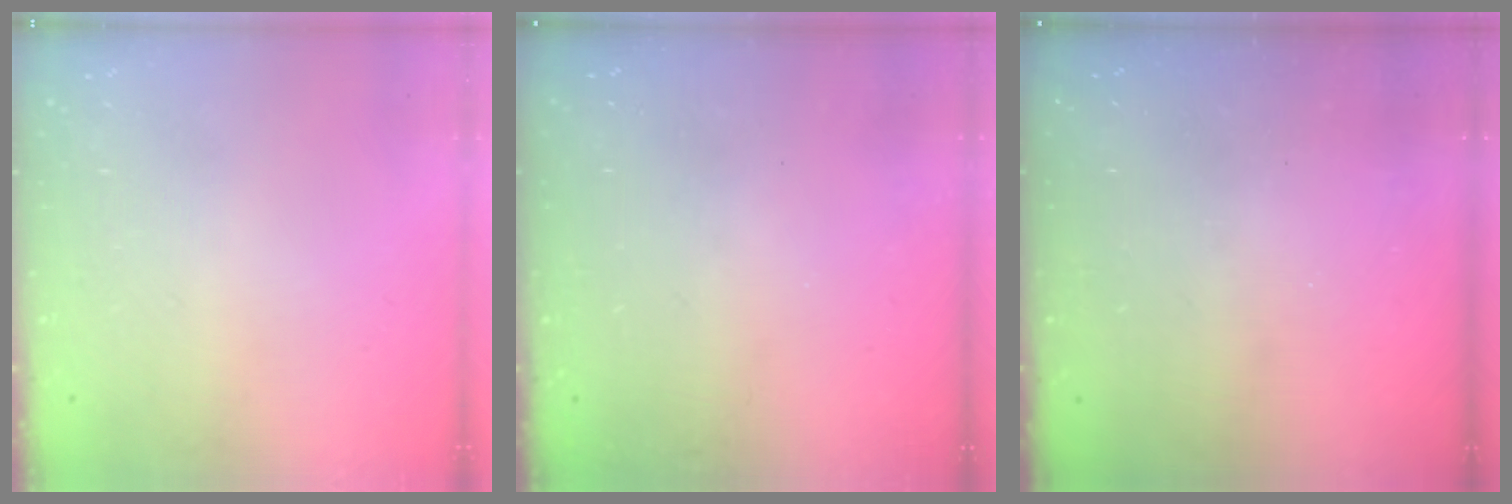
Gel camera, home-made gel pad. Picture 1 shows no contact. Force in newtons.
{"total": 3.3, "press": 3.3, "slide": 0.1}
{"total": 3.0, "press": 3.0, "slide": 0.1}